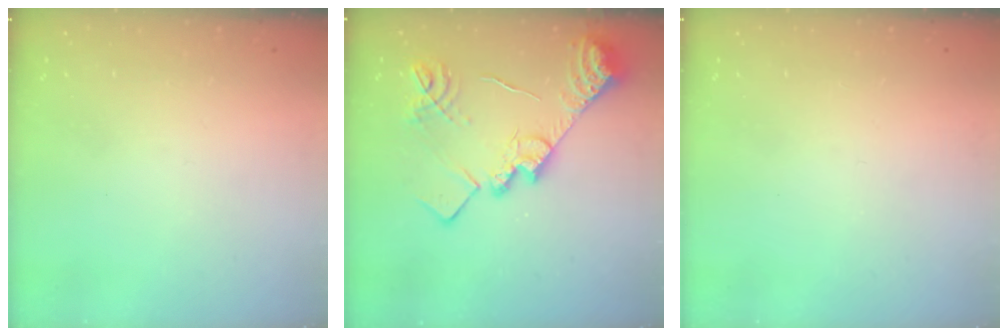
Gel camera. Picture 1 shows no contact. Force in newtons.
{"total": 19.6, "press": 19.5, "slide": 1.6}
{"total": 0.0}